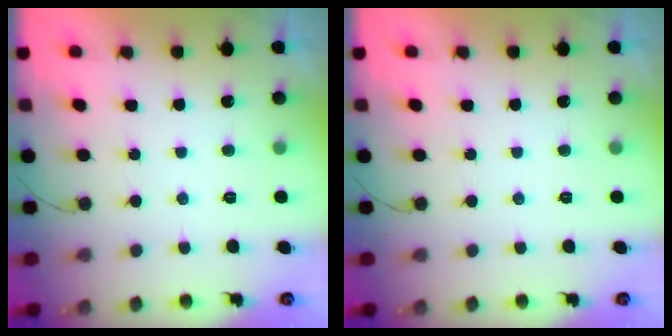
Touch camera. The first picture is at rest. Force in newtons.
{"total": 0.0}